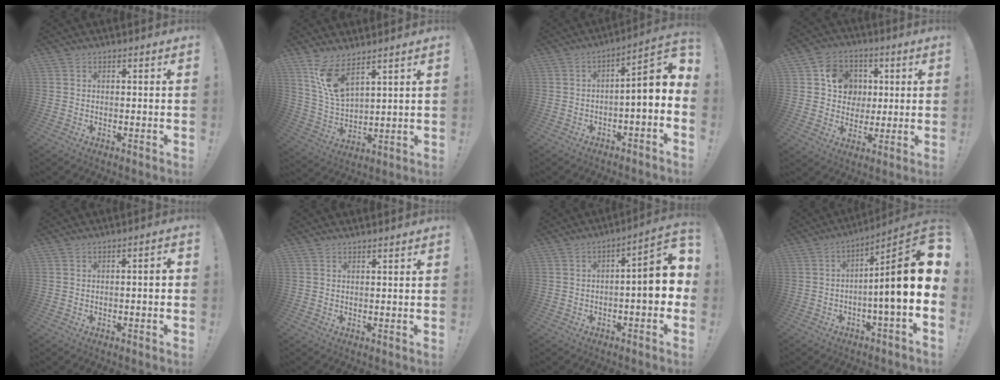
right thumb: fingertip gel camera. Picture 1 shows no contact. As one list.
[{"total": 11.0, "force": [7.6, 4.1, 6.8], "torque": [-0.134, -0.036, 0.144]}, {"total": 7.9, "force": [-0.1, 0.7, 7.9], "torque": [-0.110, -0.017, -0.009]}, {"total": 11.9, "force": [2.4, 10.8, 4.4], "torque": [-0.060, 0.003, 0.052]}, {"total": 2.1, "force": [-0.5, 0.1, 2.0], "torque": [-0.036, 0.002, -0.009]}, {"total": 1.0, "force": [0.9, -0.3, 0.2], "torque": [0.003, -0.005, 0.016]}, {"total": 9.0, "force": [-0.6, 1.8, 8.8], "torque": [-0.120, -0.005, -0.014]}, {"total": 16.1, "force": [0.5, 0.6, 16.1], "torque": [-0.246, -0.013, 0.000]}]